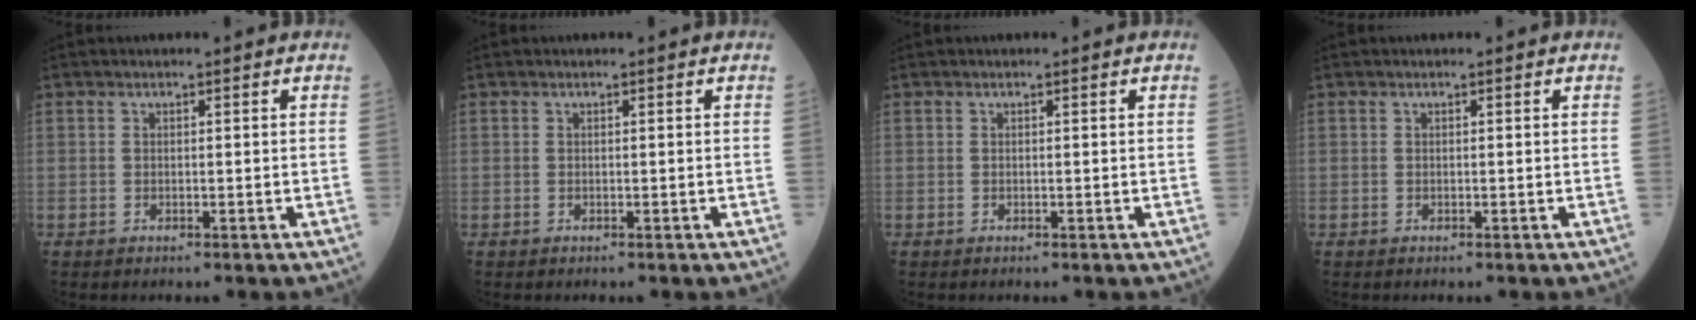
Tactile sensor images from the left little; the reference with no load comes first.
{"total": 0.0}
{"total": 0.0}
{"total": 0.0}